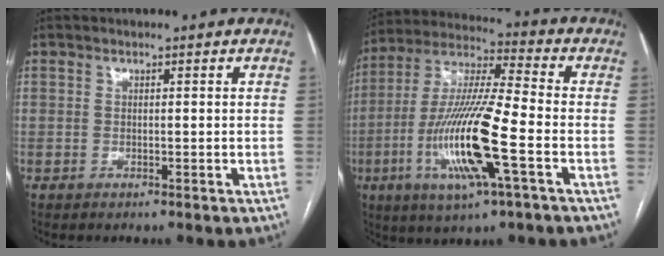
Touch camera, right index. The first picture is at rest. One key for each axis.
{"total": 17.1, "fx": -5.1, "fy": 1.3, "fz": 16.3, "tx": -0.334, "ty": -0.013, "tz": -0.094}